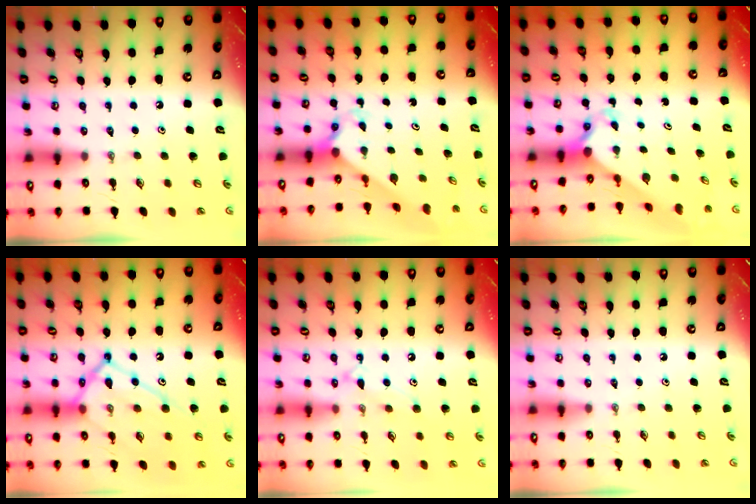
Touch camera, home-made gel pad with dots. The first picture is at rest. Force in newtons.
{"total": 2.3, "press": 2.3, "slide": 0.2}
{"total": 2.6, "press": 2.6, "slide": 0.2}
{"total": 17.1, "press": 17.0, "slide": 2.0}
{"total": 10.6, "press": 10.5, "slide": 0.7}
{"total": 0.0}